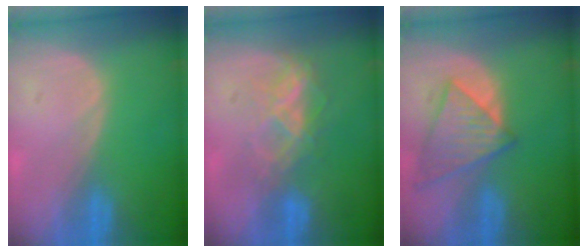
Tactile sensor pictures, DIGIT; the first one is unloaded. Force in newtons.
{"total": 5.8, "press": 5.6, "slide": 1.6}
{"total": 7.9, "press": 7.1, "slide": 3.4}